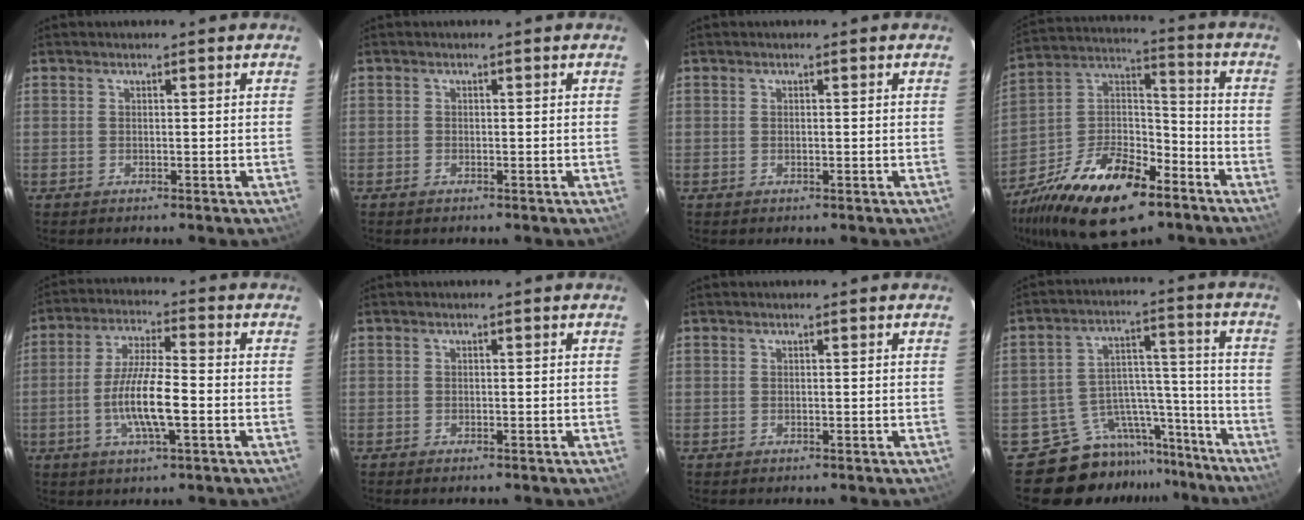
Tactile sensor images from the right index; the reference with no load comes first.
{"total": 0.5, "force": [-0.4, 0.2, 0.2], "torque": [-0.003, 0.000, -0.011]}
{"total": 0.0}
{"total": 22.9, "force": [-13.3, 10.7, 15.2], "torque": [-0.302, 0.002, -0.228]}
{"total": 10.0, "force": [-2.7, 1.8, 9.4], "torque": [-0.184, -0.004, -0.050]}
{"total": 0.7, "force": [-0.6, 0.3, 0.2], "torque": [-0.007, -0.002, -0.012]}
{"total": 0.0}
{"total": 14.7, "force": [-13.2, 6.3, 0.1], "torque": [0.005, 0.080, -0.196]}